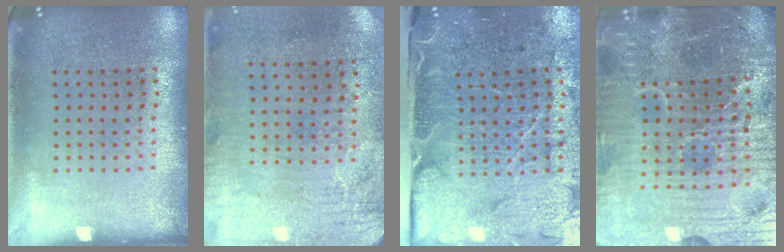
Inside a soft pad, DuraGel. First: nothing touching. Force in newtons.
{"total": 3.5, "press": 2.8, "slide": 2.0}
{"total": 4.9, "press": 4.0, "slide": 3.0}
{"total": 7.3, "press": 6.5, "slide": 3.3}